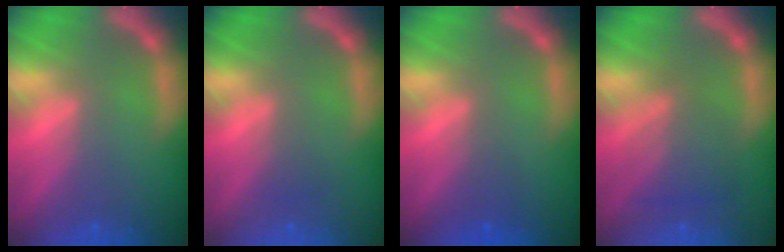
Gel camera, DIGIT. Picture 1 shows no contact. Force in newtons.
{"total": 1.0}
{"total": 1.5}
{"total": 4.5}